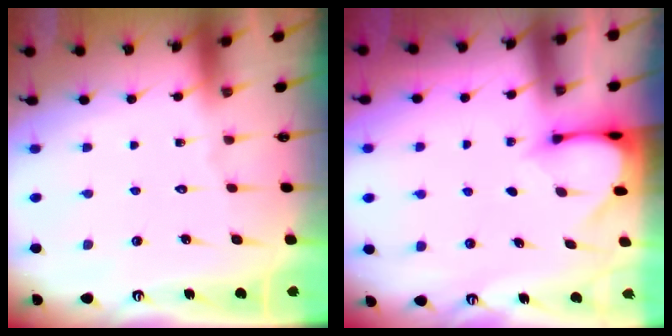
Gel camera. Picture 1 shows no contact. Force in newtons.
{"total": 3.3, "press": 3.3, "slide": 0.3}